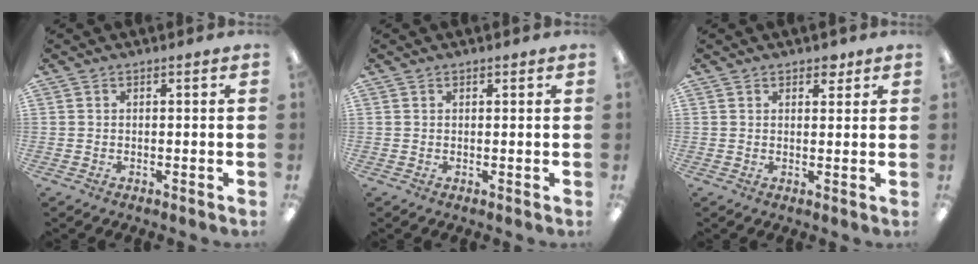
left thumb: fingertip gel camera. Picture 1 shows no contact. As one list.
[{"total": 0.6, "force": [0.4, 0.4, 0.1], "torque": [-0.001, 0.003, 0.007]}, {"total": 2.8, "force": [2.0, 1.7, 0.9], "torque": [0.005, -0.006, 0.032]}]